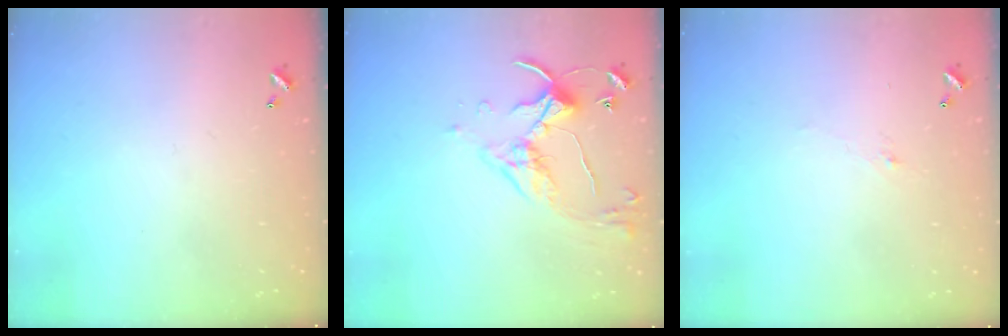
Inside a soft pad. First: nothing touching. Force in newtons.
{"total": 5.3, "press": 5.3, "slide": 0.7}
{"total": 0.7, "press": 0.1, "slide": 0.7}